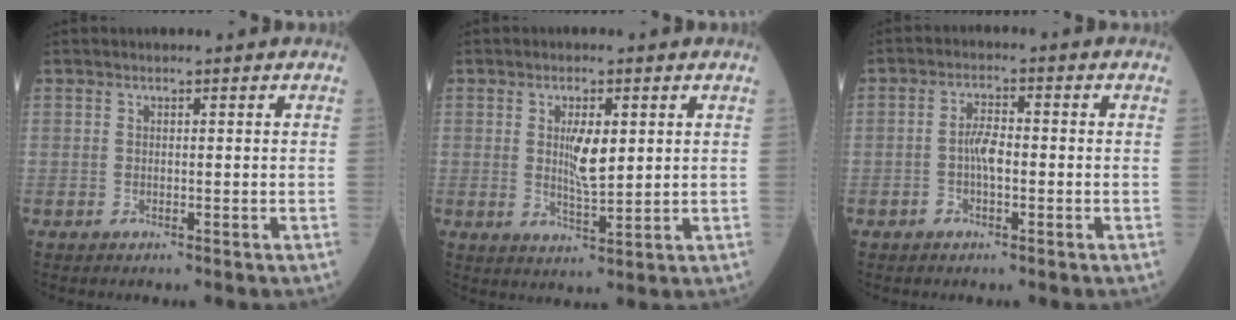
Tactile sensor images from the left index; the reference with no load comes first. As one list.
[{"total": 5.0, "force": [1.1, 1.2, 4.8], "torque": [-0.089, -0.007, 0.020]}, {"total": 3.5, "force": [-0.9, 1.2, 3.1], "torque": [-0.065, 0.005, -0.018]}]